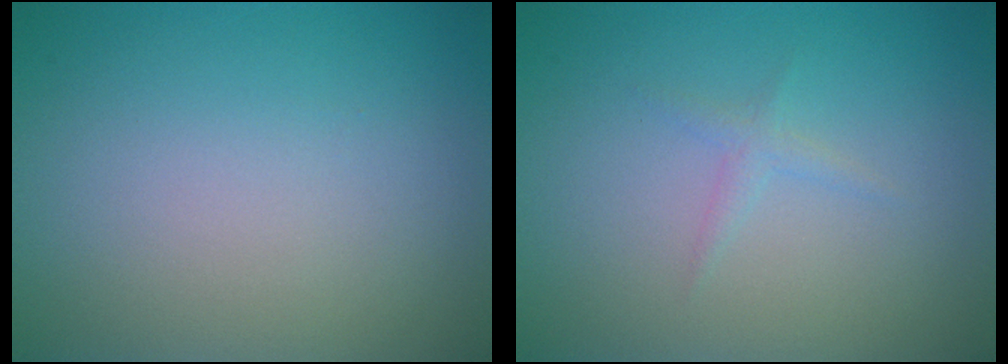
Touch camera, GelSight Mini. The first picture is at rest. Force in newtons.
{"total": 0.9, "press": 0.9, "slide": 0.1}